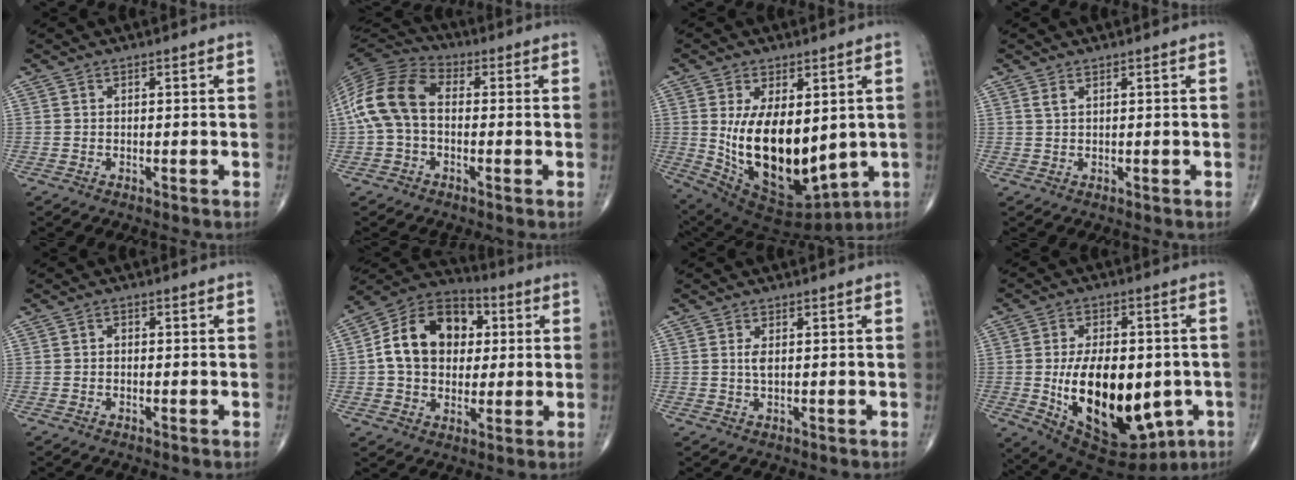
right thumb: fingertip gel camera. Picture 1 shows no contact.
{"total": 12.8, "force": [-0.2, 8.6, 9.6], "torque": [-0.195, 0.033, -0.015]}
{"total": 19.7, "force": [0.6, 10.8, 16.5], "torque": [-0.269, -0.031, 0.046]}
{"total": 0.9, "force": [0.6, 0.3, 0.7], "torque": [-0.016, 0.005, 0.014]}
{"total": 1.0, "force": [-0.2, 0.7, 0.6], "torque": [-0.003, 0.003, -0.008]}
{"total": 17.1, "force": [2.5, 12.5, 11.3], "torque": [-0.156, 0.018, 0.034]}
{"total": 1.7, "force": [0.2, 0.6, 1.6], "torque": [-0.035, -0.002, 0.007]}
{"total": 24.5, "force": [-4.1, 13.8, 19.8], "torque": [-0.303, -0.010, -0.026]}